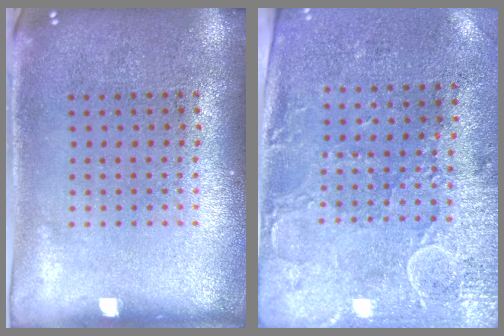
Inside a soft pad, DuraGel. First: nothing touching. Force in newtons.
{"total": 2.9, "press": 2.4, "slide": 1.7}